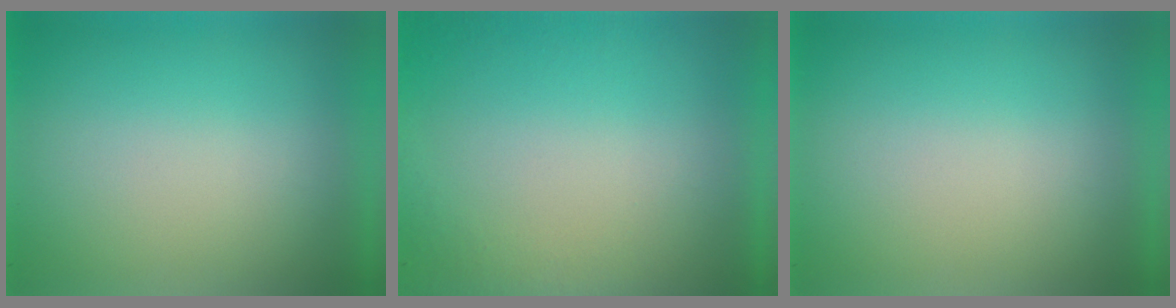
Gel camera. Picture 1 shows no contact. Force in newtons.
{"total": 2.8}
{"total": 0.0}